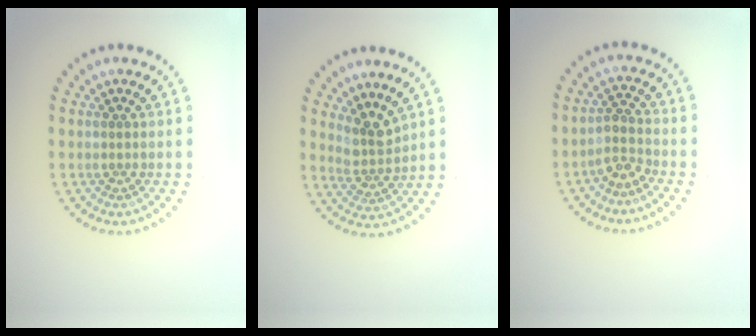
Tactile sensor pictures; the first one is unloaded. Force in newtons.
{"total": 2.8, "press": 2.0, "slide": 1.9}
{"total": 2.2, "press": 1.6, "slide": 1.5}